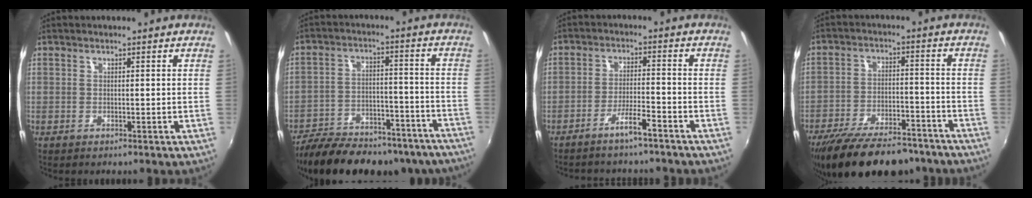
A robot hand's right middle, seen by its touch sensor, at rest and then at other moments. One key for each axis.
{"total": 27.9, "fx": -23.3, "fy": 10.0, "fz": 11.7, "tx": -0.221, "ty": 0.003, "tz": -0.302}
{"total": 4.7, "fx": -3.9, "fy": 0.4, "fz": 2.5, "tx": -0.064, "ty": 0.006, "tz": -0.067}
{"total": 20.8, "fx": -16.9, "fy": 7.0, "fz": 9.8, "tx": -0.191, "ty": -0.018, "tz": -0.241}